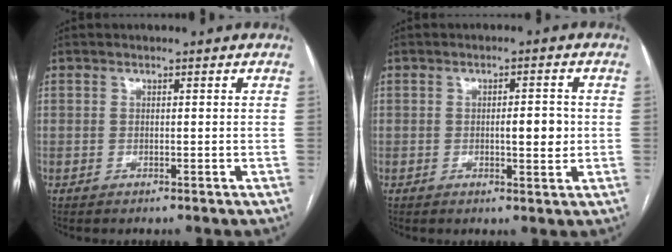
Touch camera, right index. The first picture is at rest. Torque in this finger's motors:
{"motor_torque": [0.74, -0.18, 0.37, 0.07]}